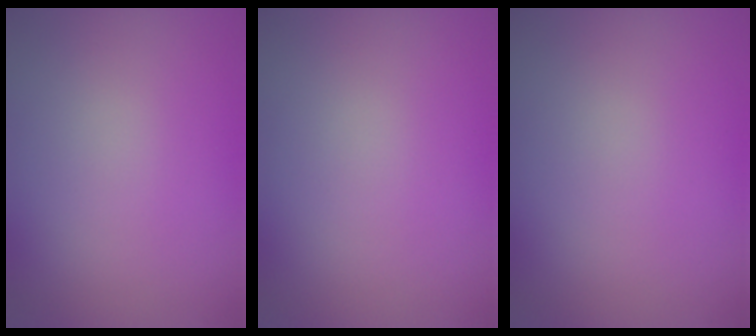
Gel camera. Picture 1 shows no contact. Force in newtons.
{"total": 0.0}
{"total": 0.0}